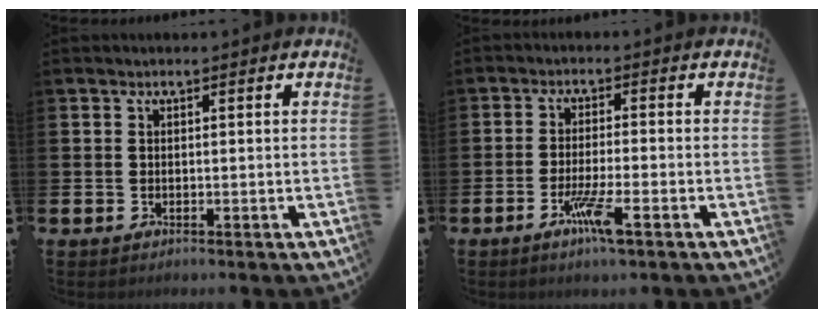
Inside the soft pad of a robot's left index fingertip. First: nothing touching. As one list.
[{"total": 4.6, "force": [-2.5, 0.5, 3.8], "torque": [-0.079, -0.008, -0.043]}]